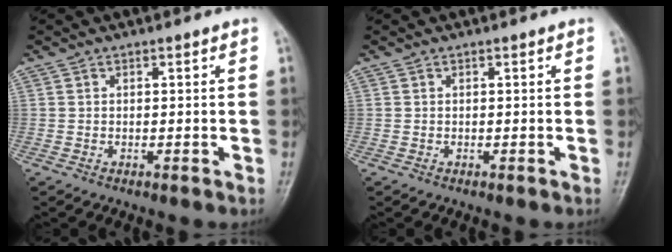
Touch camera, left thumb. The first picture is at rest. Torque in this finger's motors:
{"motor_torque": [0.00, 0.00, -0.01, -0.01, 0.00]}